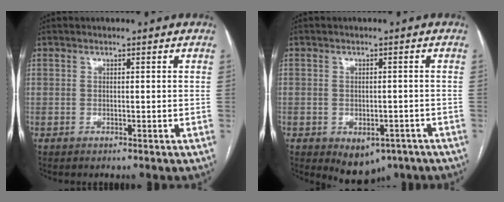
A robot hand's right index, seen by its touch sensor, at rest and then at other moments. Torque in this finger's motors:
{"motor_torque": [1.18, -0.96, 0.25, 0.02]}